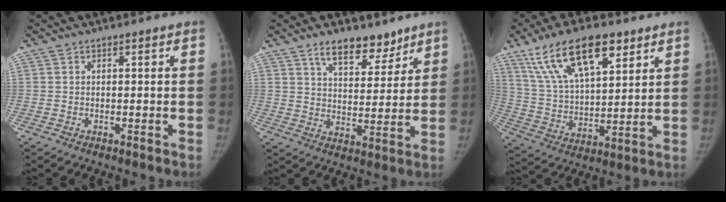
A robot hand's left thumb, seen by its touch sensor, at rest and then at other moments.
{"total": 10.0, "force": [7.2, 4.7, 4.9], "torque": [-0.044, -0.050, 0.121]}
{"total": 19.5, "force": [11.3, 8.2, 13.7], "torque": [-0.220, -0.028, 0.212]}